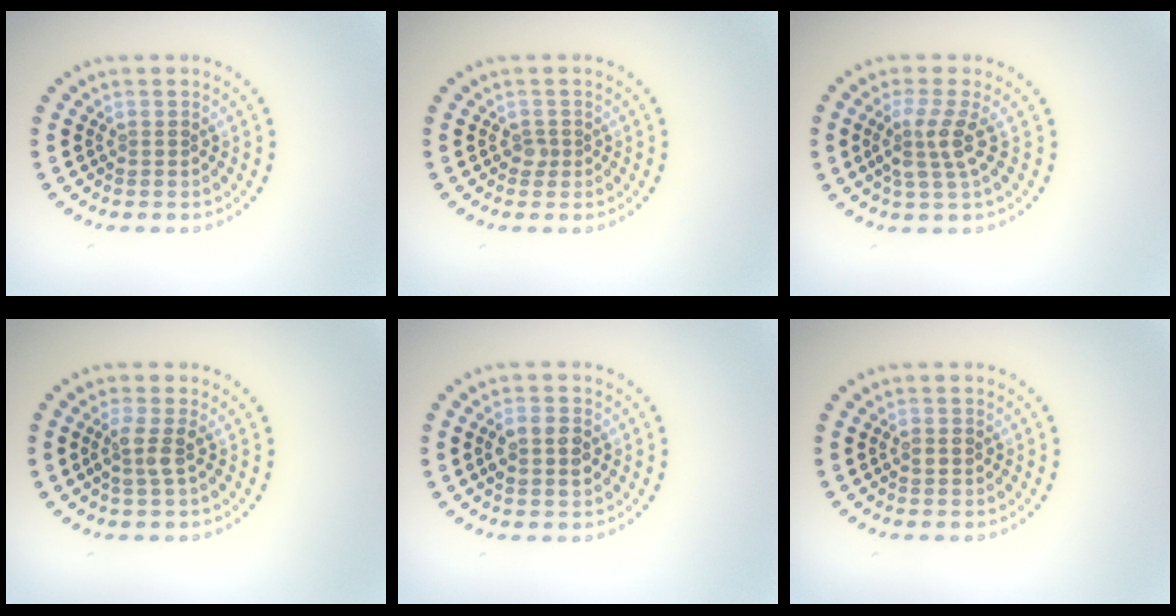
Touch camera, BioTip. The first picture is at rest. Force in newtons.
{"total": 0.8, "press": 0.5, "slide": 0.5}
{"total": 2.7, "press": 2.0, "slide": 1.8}
{"total": 1.9, "press": 1.5, "slide": 1.2}
{"total": 2.6, "press": 2.6, "slide": 0.3}
{"total": 1.2, "press": 1.2, "slide": 0.1}